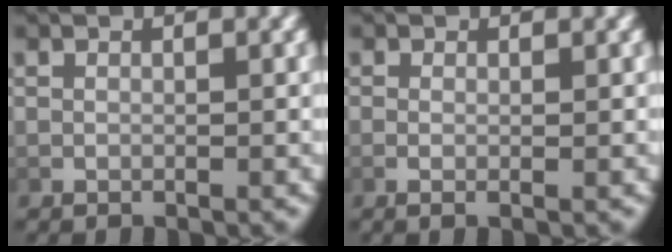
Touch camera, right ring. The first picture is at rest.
{"total": 0.9, "force": [-0.2, 0.0, 0.8], "torque": [-0.027, -0.012, 0.000]}